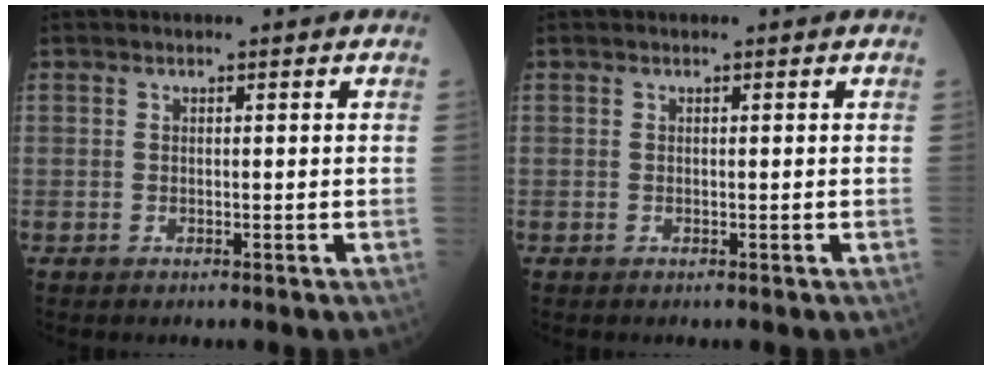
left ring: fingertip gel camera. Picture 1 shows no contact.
{"total": 0.0}